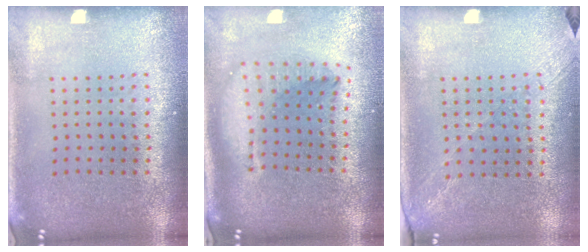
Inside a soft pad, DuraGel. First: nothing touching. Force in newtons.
{"total": 2.2, "press": 1.7, "slide": 1.4}
{"total": 1.3, "press": 1.0, "slide": 0.8}